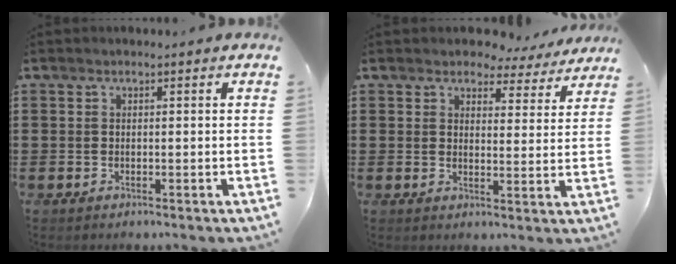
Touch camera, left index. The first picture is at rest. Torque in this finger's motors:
{"motor_torque": [2.14, 0.00, 0.16, 0.01]}